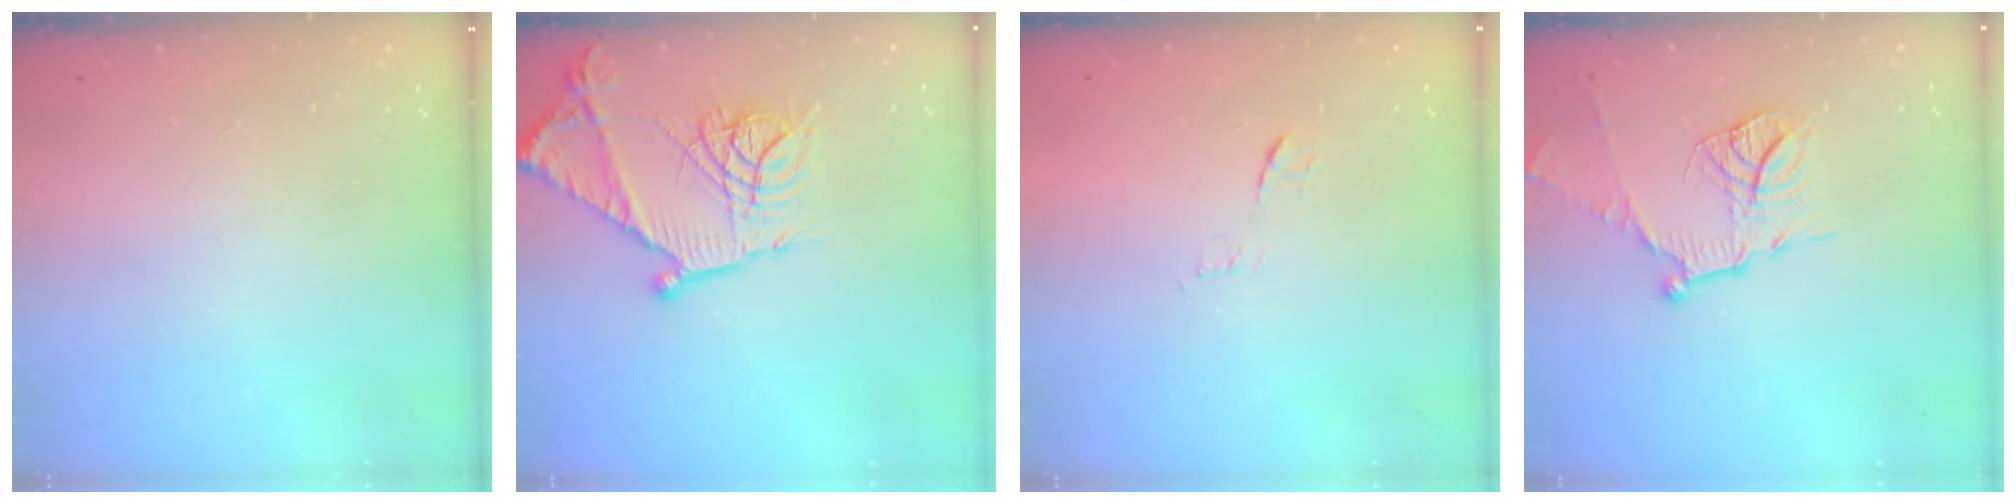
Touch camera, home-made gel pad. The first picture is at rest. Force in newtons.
{"total": 16.5, "press": 16.4, "slide": 1.1}
{"total": 8.1, "press": 8.0, "slide": 0.7}
{"total": 13.4, "press": 13.3, "slide": 1.2}